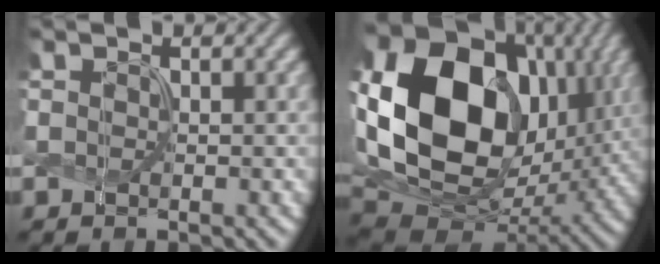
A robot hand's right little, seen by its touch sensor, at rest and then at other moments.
{"total": 19.5, "force": [3.0, 14.5, 12.6], "torque": [-0.282, 0.010, 0.062]}